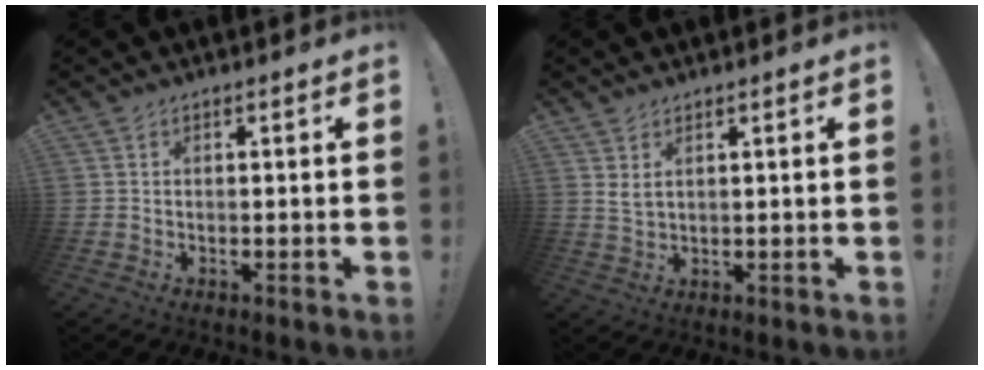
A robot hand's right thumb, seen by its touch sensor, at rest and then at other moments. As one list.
[{"total": 3.2, "force": [1.9, 1.2, 2.3], "torque": [-0.039, -0.007, 0.036]}]